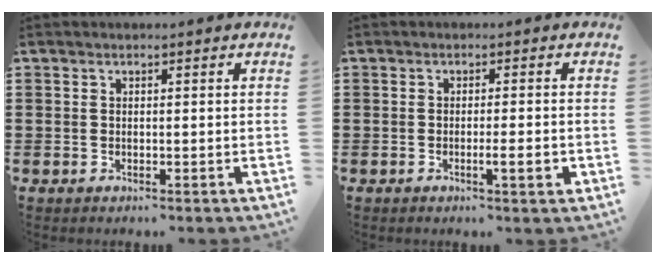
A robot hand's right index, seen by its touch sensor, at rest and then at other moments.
{"total": 3.2, "force": [-1.0, 0.2, 3.1], "torque": [-0.049, -0.006, -0.018]}